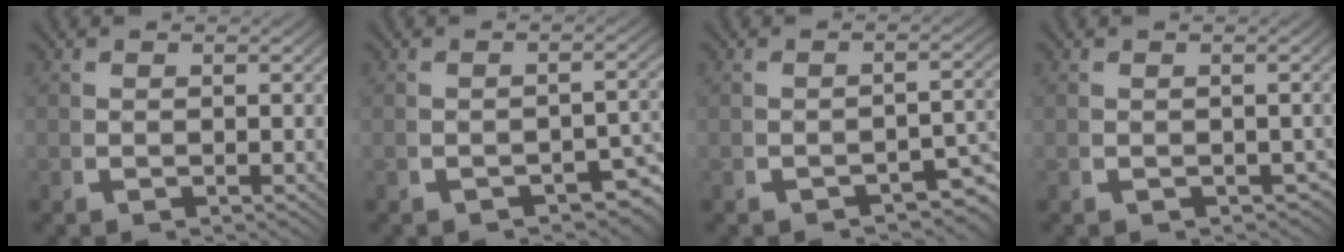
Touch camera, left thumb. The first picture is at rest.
{"total": 3.5, "force": [-2.0, 1.6, 2.3], "torque": [-0.026, -0.011, -0.025]}
{"total": 3.7, "force": [-2.4, 1.5, 2.4], "torque": [-0.026, -0.009, -0.030]}
{"total": 1.3, "force": [-0.8, 0.9, 0.5], "torque": [-0.004, -0.008, -0.007]}